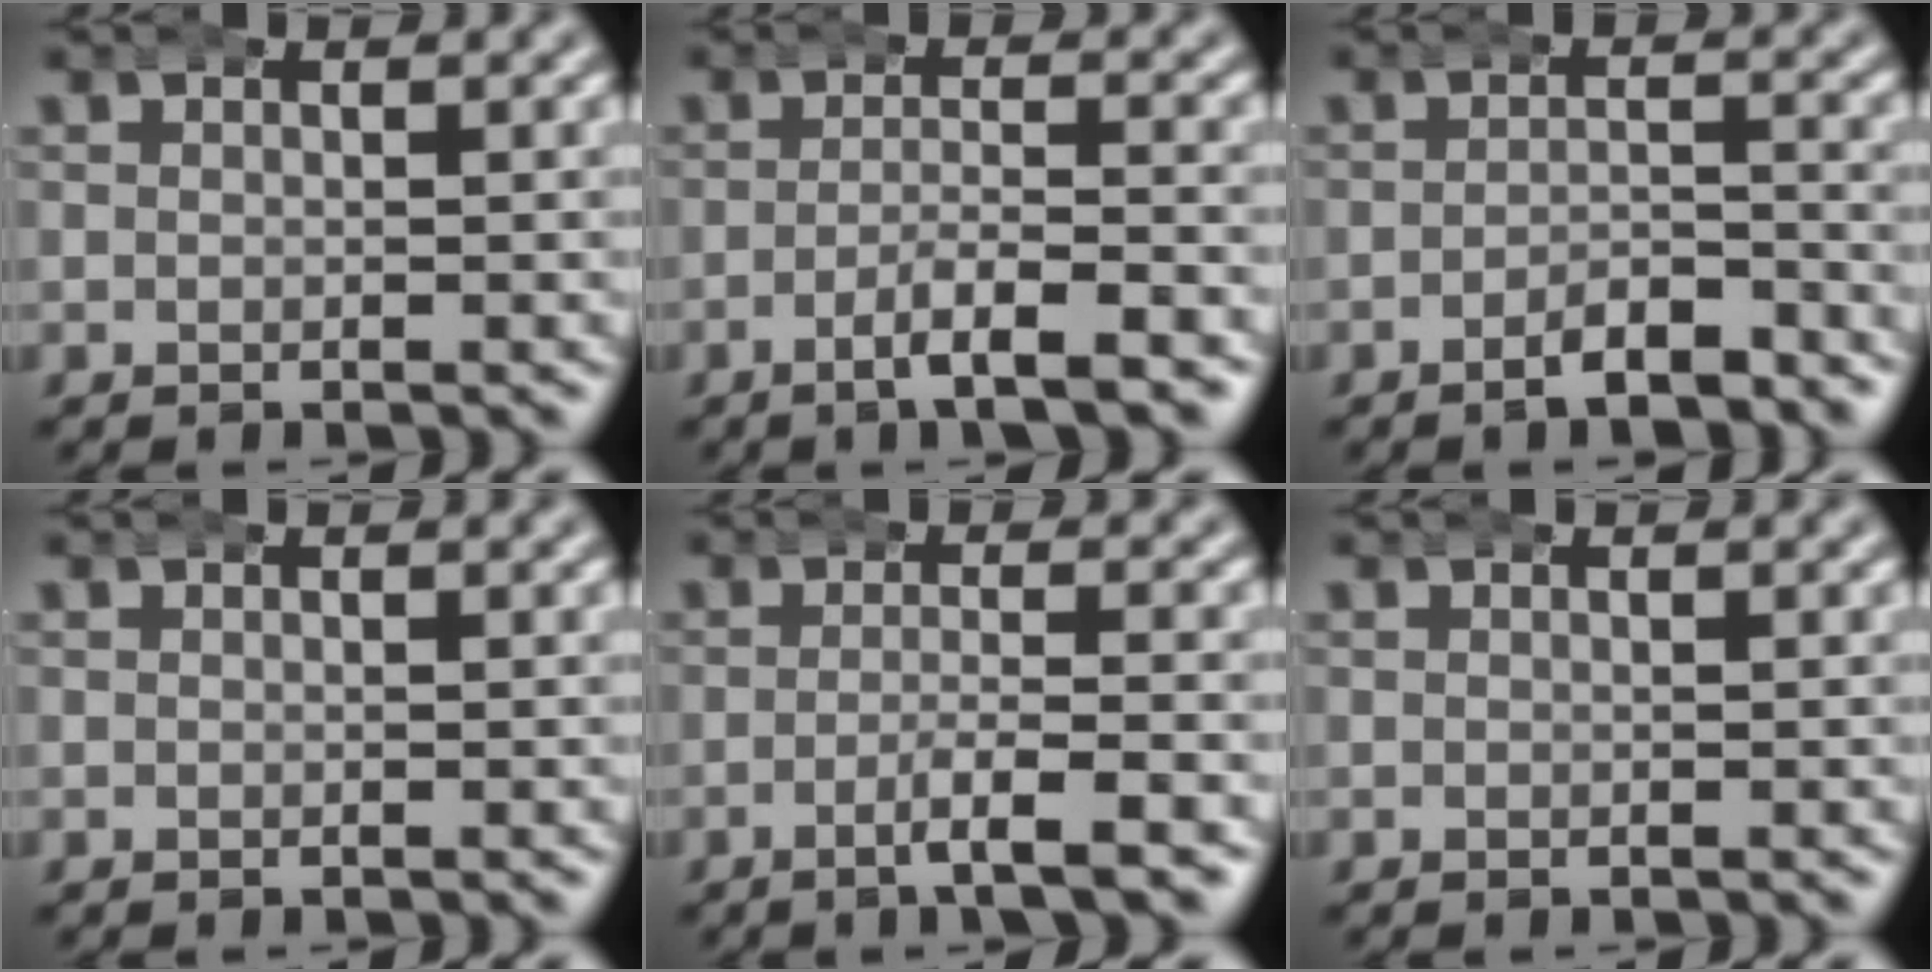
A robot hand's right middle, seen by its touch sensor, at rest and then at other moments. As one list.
[{"total": 4.3, "force": [-2.9, 0.5, 3.1], "torque": [-0.054, -0.004, -0.047]}, {"total": 4.2, "force": [-3.7, 1.0, 1.6], "torque": [-0.020, -0.008, -0.065]}, {"total": 0.0}, {"total": 3.9, "force": [-2.3, 0.1, 3.1], "torque": [-0.058, -0.006, -0.037]}, {"total": 0.0}]